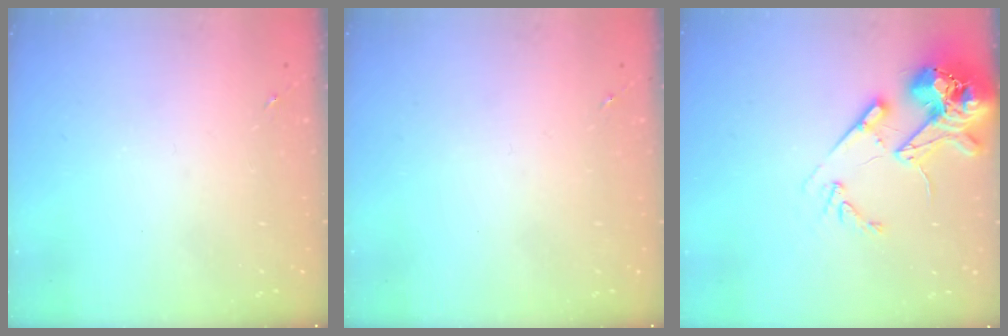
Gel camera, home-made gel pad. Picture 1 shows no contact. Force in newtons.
{"total": 0.0}
{"total": 18.0, "press": 17.8, "slide": 2.8}